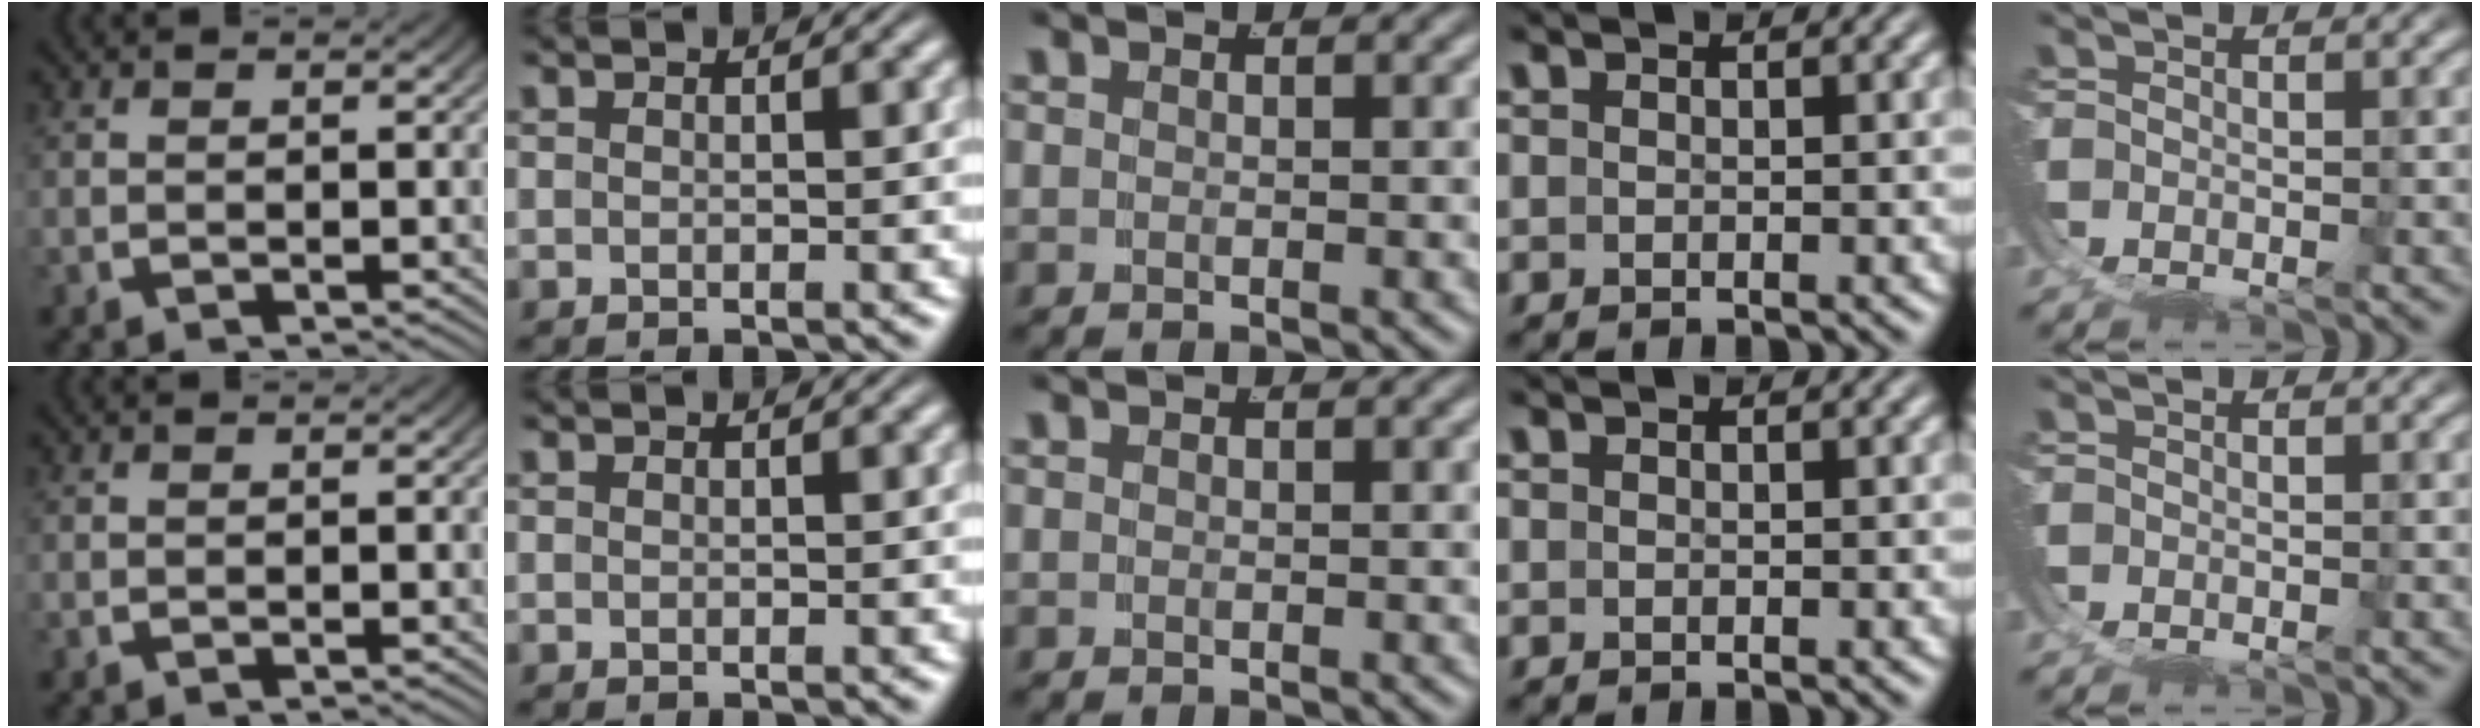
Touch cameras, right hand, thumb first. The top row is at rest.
{}